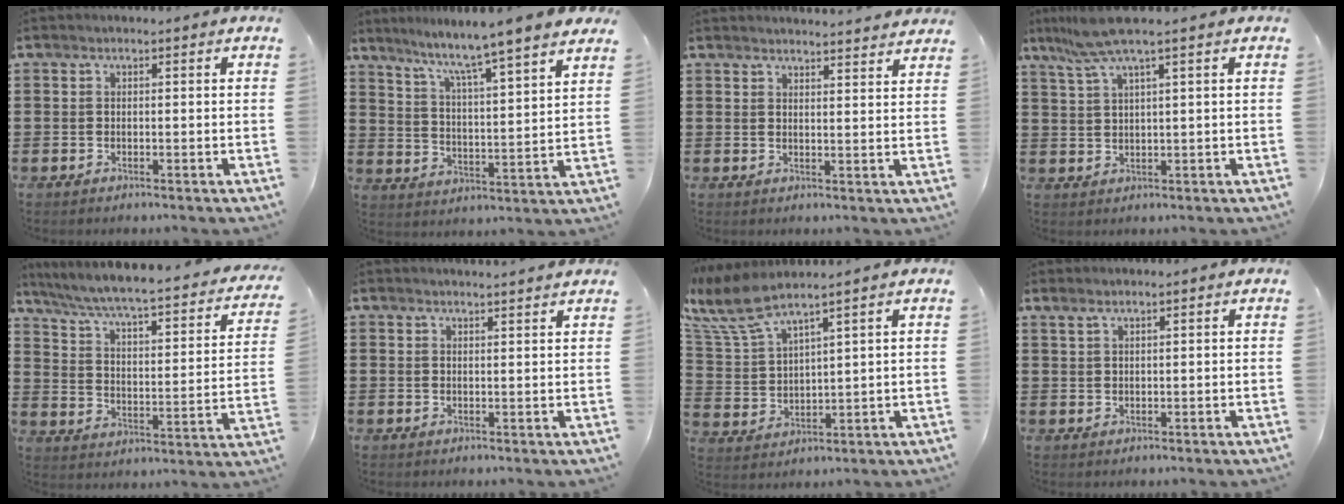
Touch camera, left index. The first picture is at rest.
{"total": 5.8, "force": [5.0, -1.5, 2.3], "torque": [-0.067, -0.049, 0.074]}
{"total": 2.8, "force": [2.7, -0.5, -0.1], "torque": [-0.008, -0.012, 0.051]}
{"total": 6.0, "force": [3.8, -0.1, 4.6], "torque": [-0.107, -0.004, 0.067]}
{"total": 4.6, "force": [3.5, 0.1, 2.9], "torque": [-0.076, -0.041, 0.048]}
{"total": 1.8, "force": [1.8, -0.3, 0.1], "torque": [-0.005, -0.001, 0.034]}
{"total": 7.4, "force": [6.0, 1.2, 4.2], "torque": [-0.112, -0.032, 0.105]}
{"total": 1.3, "force": [1.1, 0.0, 0.7], "torque": [-0.014, 0.000, 0.021]}